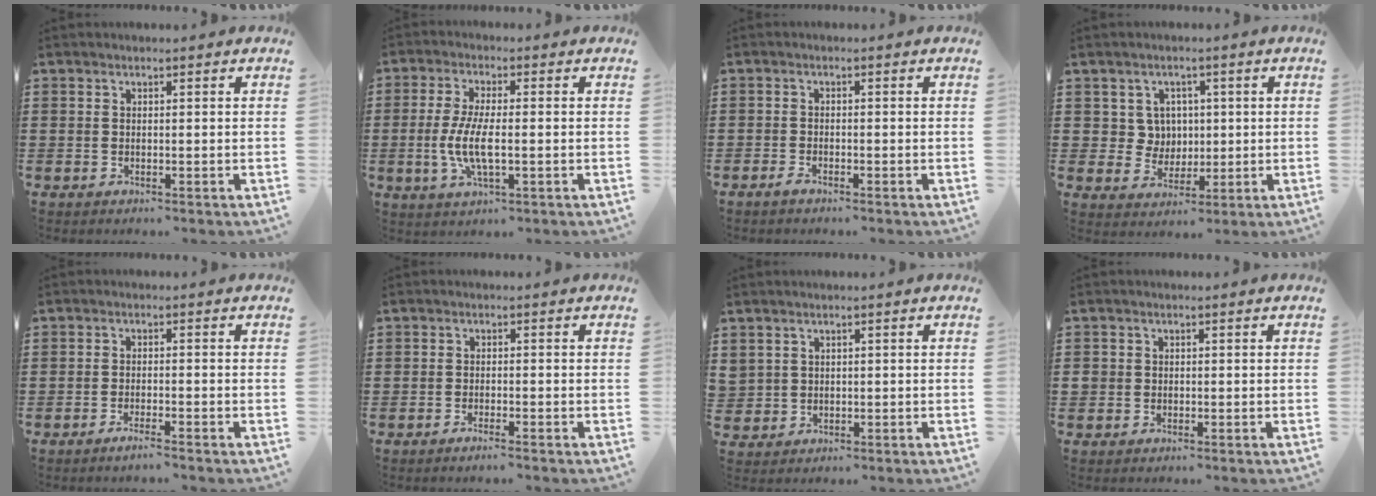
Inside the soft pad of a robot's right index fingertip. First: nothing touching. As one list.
[{"total": 6.6, "force": [-1.3, 2.0, 6.2], "torque": [-0.141, -0.008, -0.033]}, {"total": 1.2, "force": [-1.1, 0.2, 0.5], "torque": [-0.018, -0.006, -0.023]}, {"total": 4.7, "force": [1.1, 4.4, 1.2], "torque": [-0.045, 0.015, 0.020]}, {"total": 1.7, "force": [-1.5, -0.2, 0.8], "torque": [-0.013, -0.002, -0.027]}, {"total": 1.1, "force": [-1.0, -0.1, 0.5], "torque": [-0.009, -0.002, -0.018]}, {"total": 1.4, "force": [0.8, 1.2, 0.0], "torque": [-0.006, 0.004, 0.015]}, {"total": 1.1, "force": [-0.2, 1.1, 0.2], "torque": [-0.007, 0.005, -0.006]}]